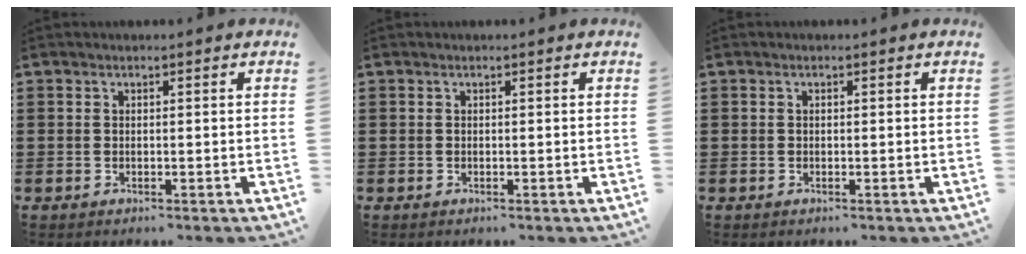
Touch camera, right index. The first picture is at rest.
{"total": 0.0}
{"total": 0.0}